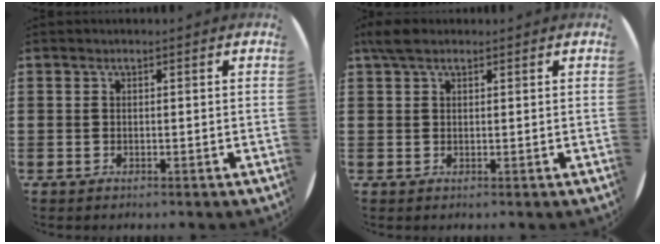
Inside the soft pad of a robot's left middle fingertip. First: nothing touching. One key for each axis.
{"total": 2.7, "fx": 1.9, "fy": 1.1, "fz": 1.5, "tx": -0.034, "ty": 0.008, "tz": 0.034}